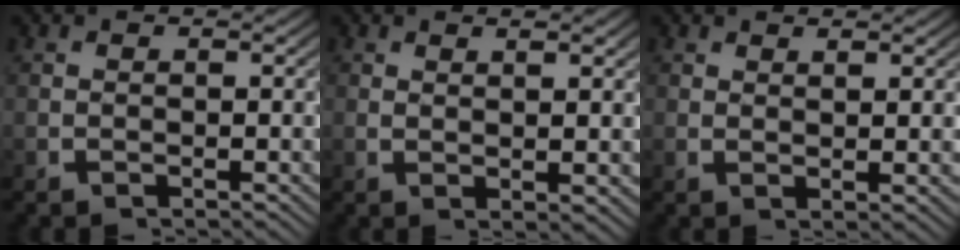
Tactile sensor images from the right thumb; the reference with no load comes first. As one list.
[{"total": 2.4, "force": [0.9, 0.1, 2.2], "torque": [-0.038, -0.007, 0.024]}, {"total": 1.6, "force": [1.2, 0.0, 1.1], "torque": [-0.018, -0.006, 0.028]}]